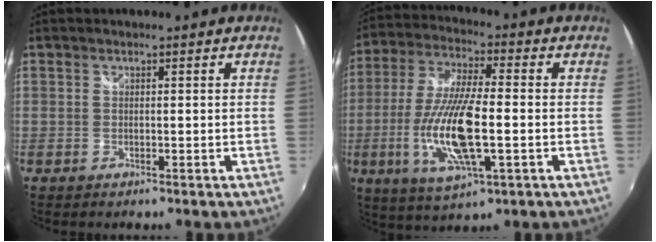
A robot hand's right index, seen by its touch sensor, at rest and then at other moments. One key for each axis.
{"total": 16.3, "fx": -3.6, "fy": 4.4, "fz": 15.2, "tx": -0.314, "ty": -0.016, "tz": -0.067}